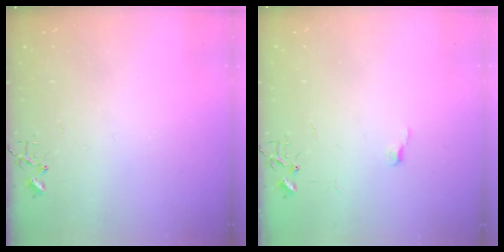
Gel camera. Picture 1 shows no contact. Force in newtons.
{"total": 3.2, "press": 3.2, "slide": 0.4}